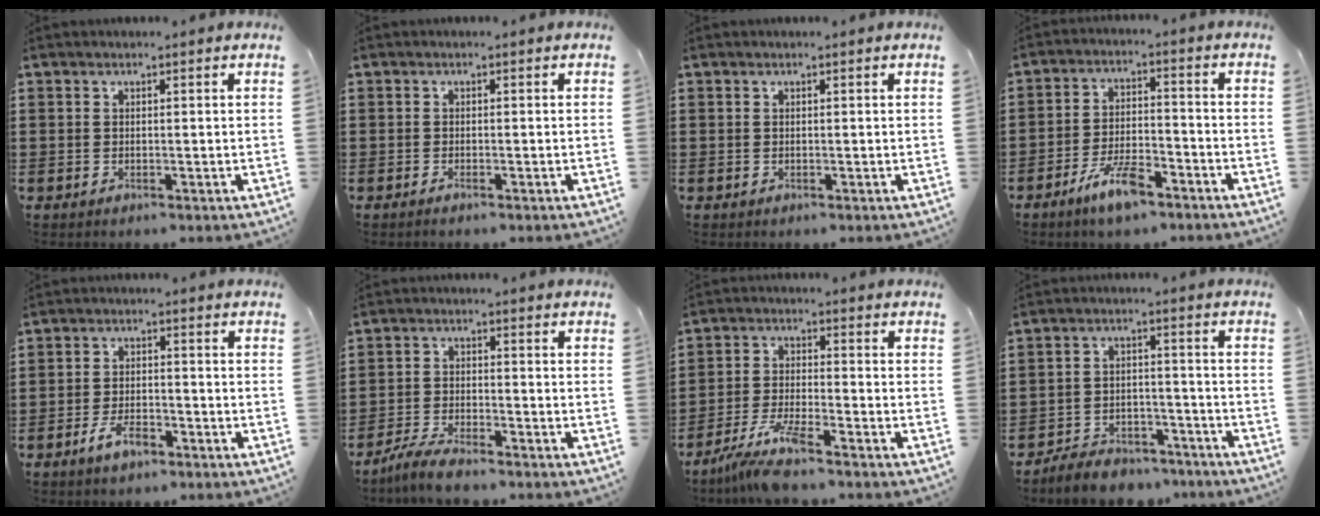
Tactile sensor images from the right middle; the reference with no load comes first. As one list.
[{"total": 0.7, "force": [-0.4, -0.1, 0.5], "torque": [-0.011, -0.005, -0.006]}, {"total": 0.0}, {"total": 7.6, "force": [-5.1, 2.5, 5.1], "torque": [-0.111, 0.005, -0.097]}, {"total": 4.5, "force": [-2.9, 1.9, 2.9], "torque": [-0.062, 0.004, -0.057]}, {"total": 4.5, "force": [-4.2, 0.6, 1.7], "torque": [-0.042, -0.001, -0.085]}, {"total": 6.5, "force": [-5.3, 0.2, 3.9], "torque": [-0.089, -0.019, -0.101]}, {"total": 5.7, "force": [-5.5, 1.1, 0.7], "torque": [-0.008, 0.018, -0.109]}]